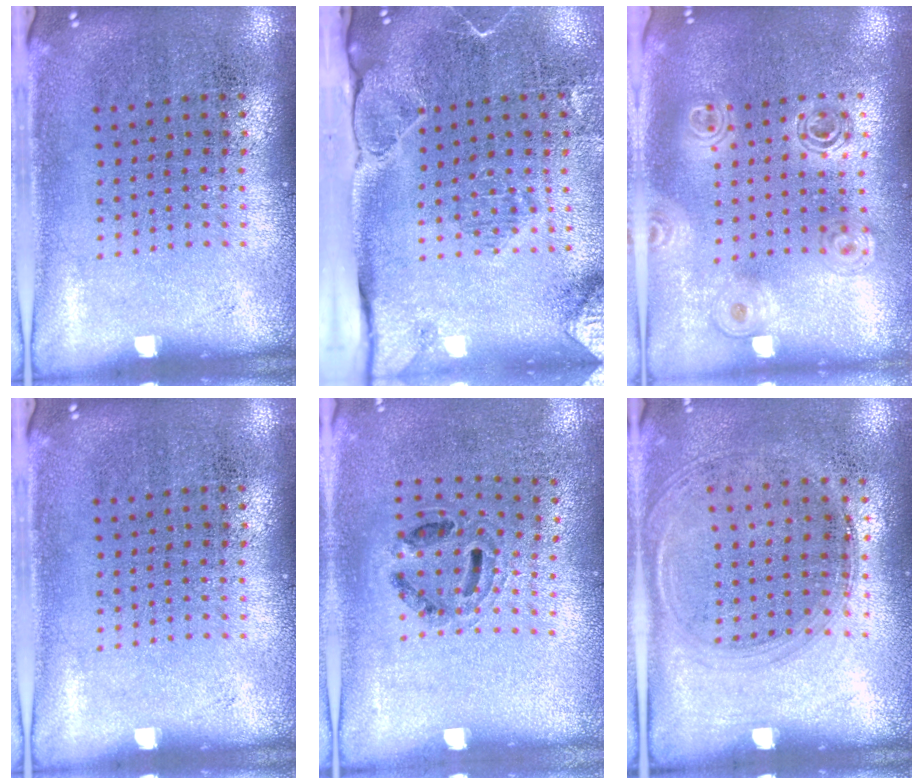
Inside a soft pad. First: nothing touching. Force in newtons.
{"total": 2.3, "press": 2.1, "slide": 1.1}
{"total": 1.6, "press": 1.4, "slide": 0.7}
{"total": 0.0}
{"total": 1.0, "press": 0.8, "slide": 0.5}
{"total": 1.4, "press": 1.2, "slide": 0.6}